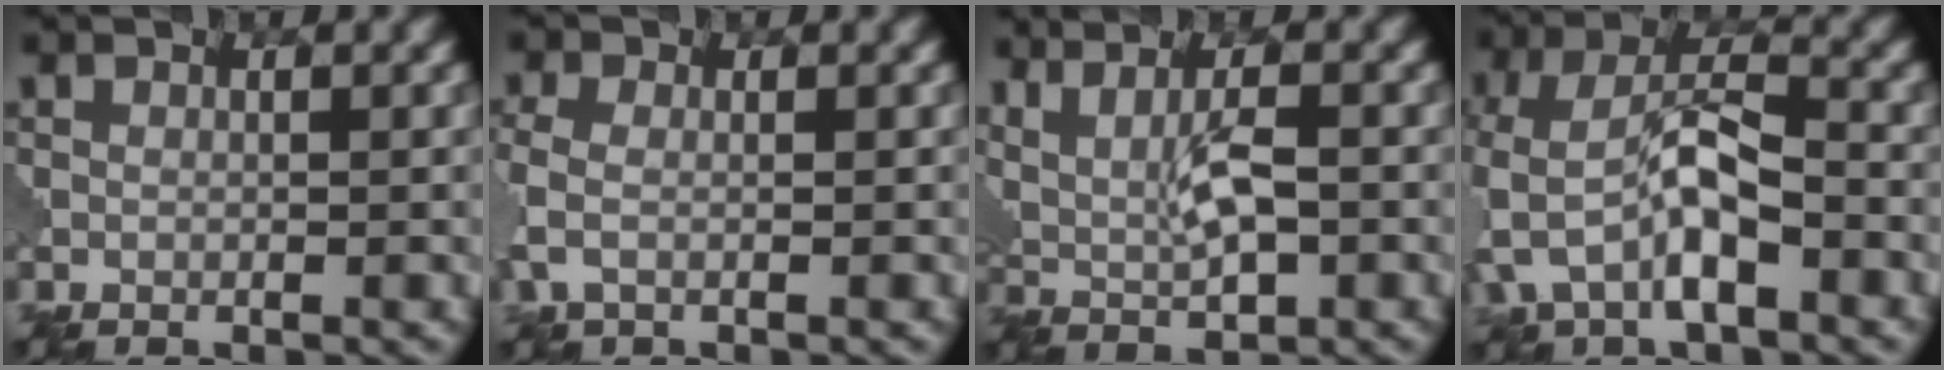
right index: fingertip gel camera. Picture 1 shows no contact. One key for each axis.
{"total": 2.8, "fx": -0.3, "fy": 1.9, "fz": 2.1, "tx": -0.058, "ty": -0.002, "tz": -0.016}
{"total": 3.7, "fx": 1.3, "fy": 1.2, "fz": 3.3, "tx": -0.068, "ty": -0.007, "tz": 0.032}
{"total": 7.5, "fx": -2.4, "fy": 3.8, "fz": 6.0, "tx": -0.128, "ty": 0.010, "tz": -0.050}